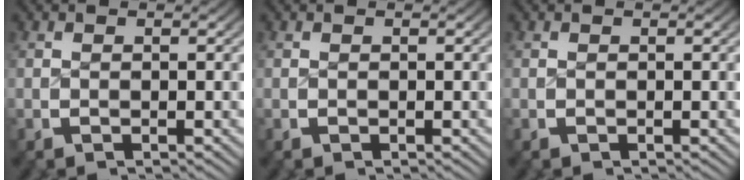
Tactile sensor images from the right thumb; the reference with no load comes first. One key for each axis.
{"total": 0.0}
{"total": 0.0}